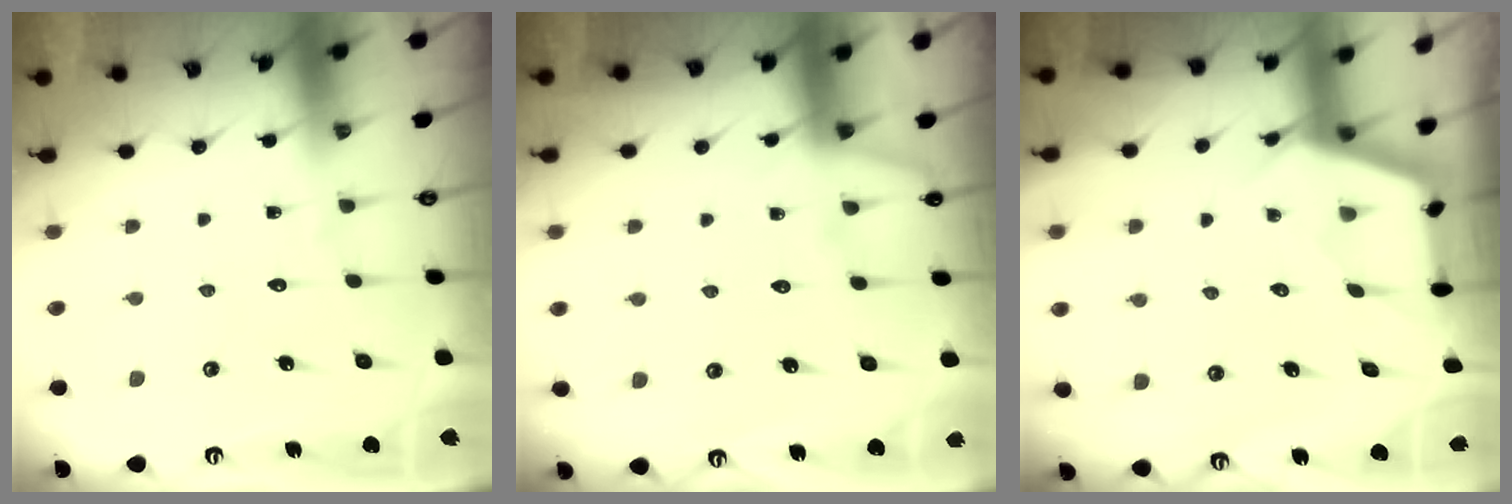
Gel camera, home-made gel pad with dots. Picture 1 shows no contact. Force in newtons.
{"total": 2.0, "press": 2.0, "slide": 0.4}
{"total": 3.0, "press": 3.0, "slide": 0.4}